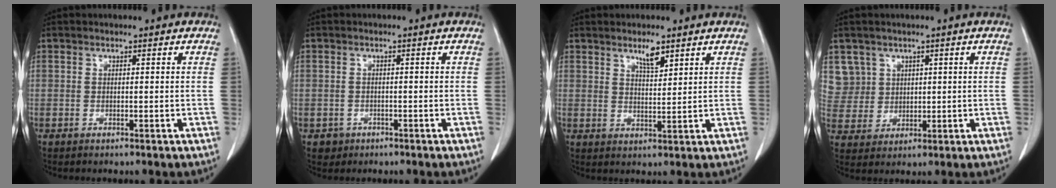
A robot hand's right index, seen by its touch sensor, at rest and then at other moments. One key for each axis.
{"total": 1.9, "fx": -0.8, "fy": 1.7, "fz": -0.1, "tx": 0.001, "ty": 0.008, "tz": -0.009}
{"total": 3.4, "fx": 2.5, "fy": 0.8, "fz": 2.2, "tx": -0.040, "ty": -0.003, "tz": 0.045}
{"total": 6.4, "fx": 3.1, "fy": 5.6, "fz": -0.3, "tx": 0.010, "ty": 0.011, "tz": 0.072}